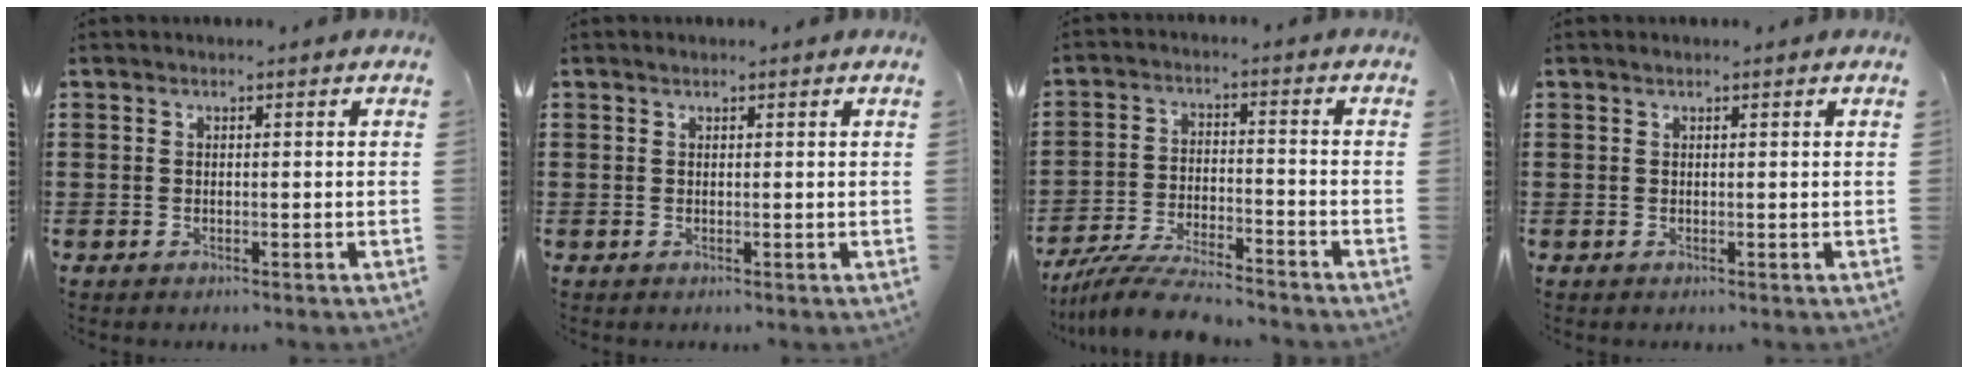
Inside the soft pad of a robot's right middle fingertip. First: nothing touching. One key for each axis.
{"total": 0.0}
{"total": 7.4, "fx": -6.9, "fy": 0.7, "fz": 2.7, "tx": -0.056, "ty": 0.000, "tz": -0.134}
{"total": 0.0}